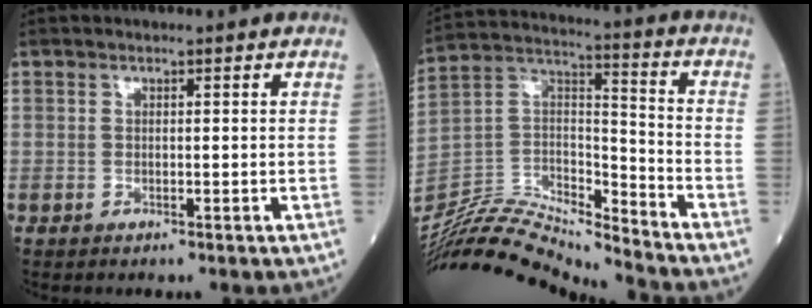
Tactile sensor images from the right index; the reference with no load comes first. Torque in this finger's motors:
{"motor_torque": [-1.01, -0.97, -0.25, -0.13]}